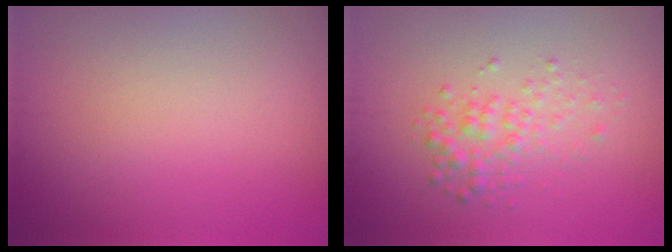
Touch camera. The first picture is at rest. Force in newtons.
{"total": 2.3, "press": 2.3, "slide": 0.1}